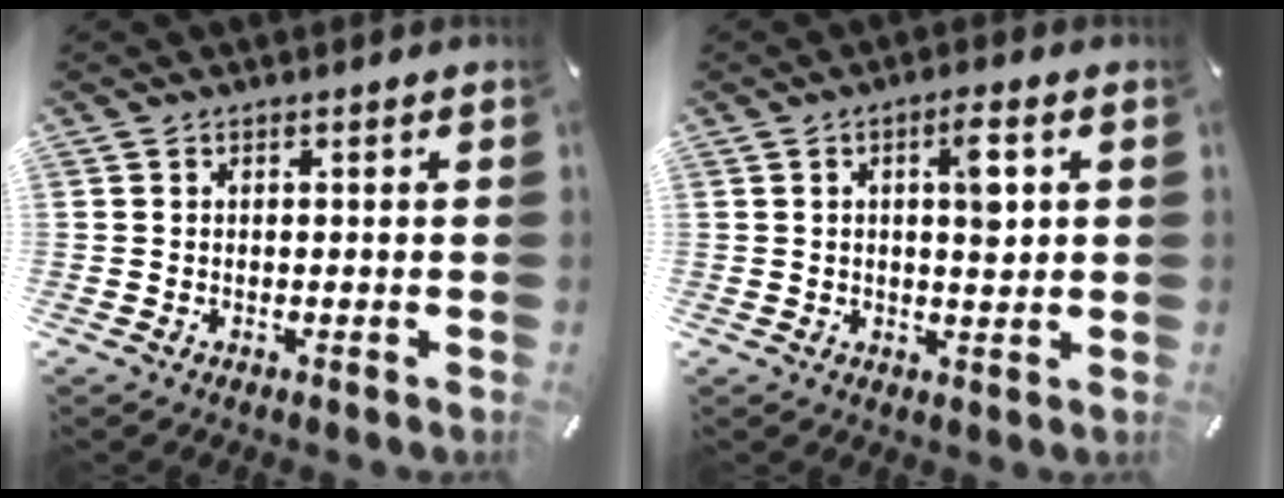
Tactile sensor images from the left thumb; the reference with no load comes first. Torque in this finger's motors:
{"motor_torque": [0.04, 0.22, 0.10, -0.06, 0.06]}